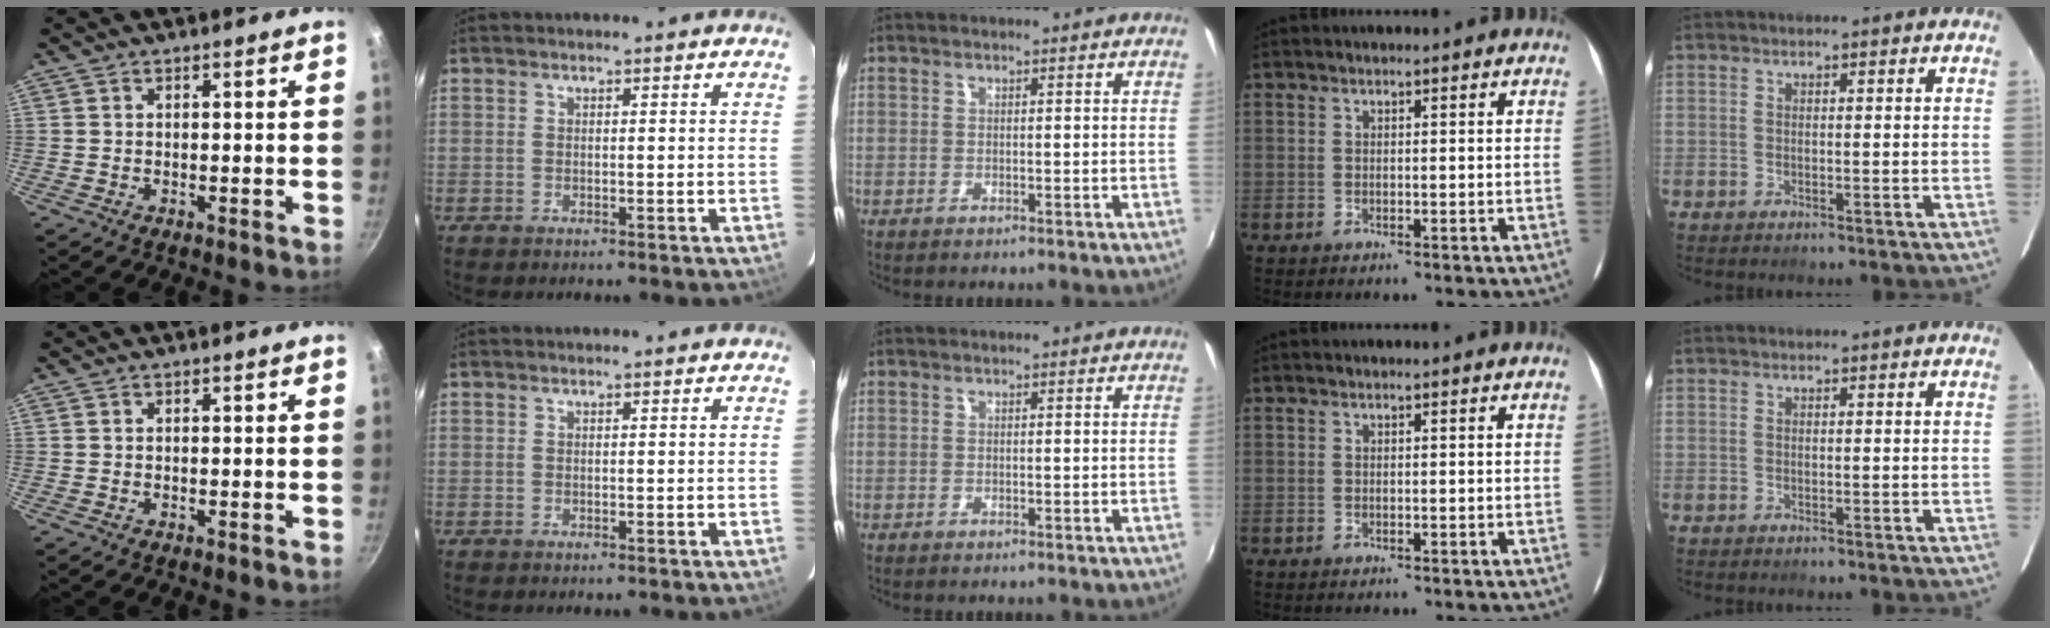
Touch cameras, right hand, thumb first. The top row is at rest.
{}